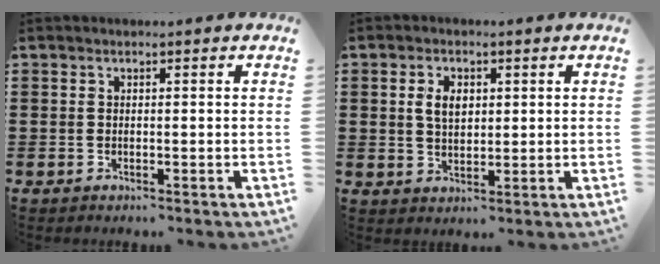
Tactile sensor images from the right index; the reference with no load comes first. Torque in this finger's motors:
{"motor_torque": [0.08, 0.07, 0.13, 0.06]}